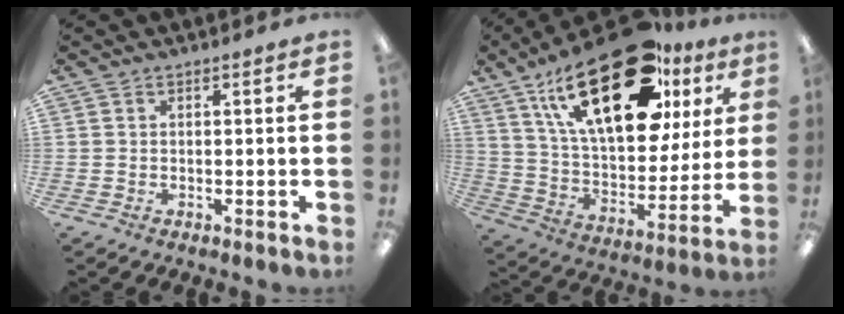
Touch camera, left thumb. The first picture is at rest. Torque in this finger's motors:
{"motor_torque": [1.86, 3.16, 1.39, -1.39, 0.61]}